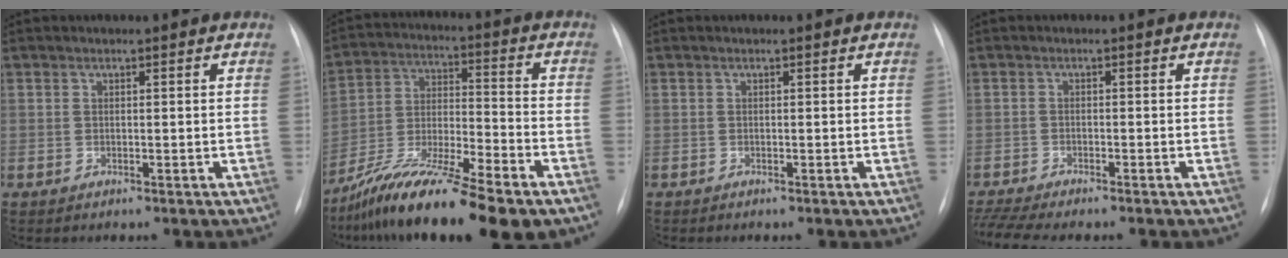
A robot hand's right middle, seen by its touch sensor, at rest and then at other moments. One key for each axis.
{"total": 18.7, "fx": -13.7, "fy": 2.6, "fz": 12.4, "tx": -0.228, "ty": -0.016, "tz": -0.241}
{"total": 0.0}
{"total": 7.4, "fx": -6.5, "fy": 0.6, "fz": 3.5, "tx": -0.067, "ty": -0.006, "tz": -0.102}